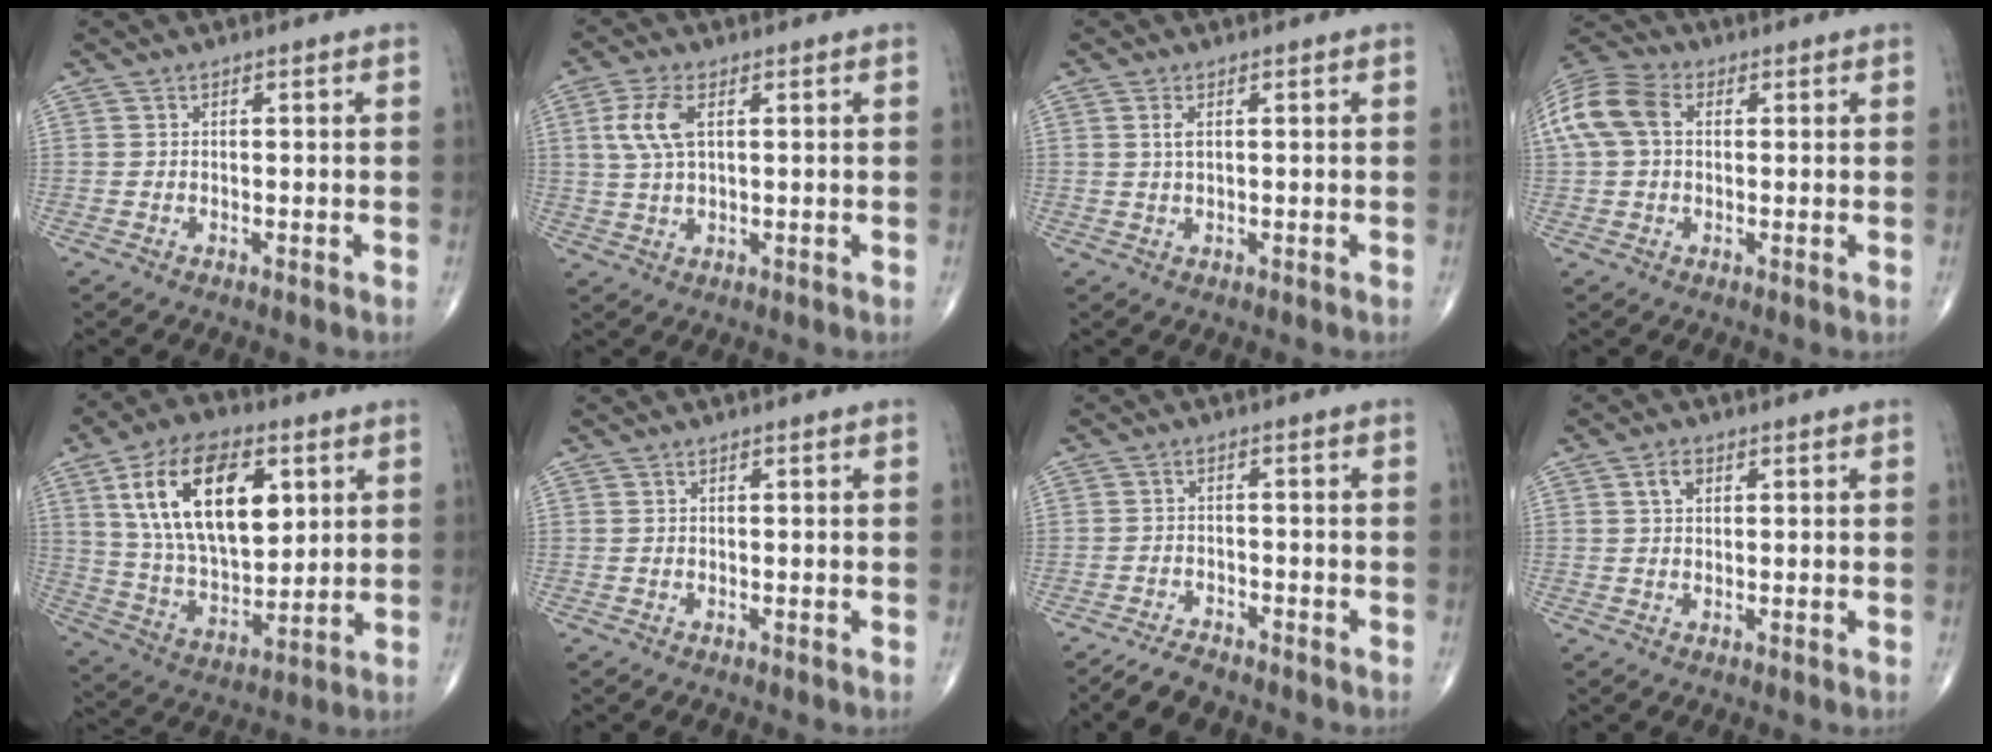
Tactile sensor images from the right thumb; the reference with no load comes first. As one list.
[{"total": 6.4, "force": [1.8, 2.9, 5.4], "torque": [-0.129, 0.003, 0.037]}, {"total": 1.9, "force": [0.7, 0.8, 1.6], "torque": [-0.036, 0.002, 0.016]}, {"total": 11.4, "force": [2.2, 7.9, 7.9], "torque": [-0.179, 0.032, 0.036]}, {"total": 21.3, "force": [7.1, 11.3, 16.7], "torque": [-0.265, -0.022, 0.129]}, {"total": 0.0}, {"total": 4.3, "force": [-3.8, 1.3, 1.4], "torque": [-0.034, 0.008, -0.070]}, {"total": 2.7, "force": [1.0, 1.7, 1.8], "torque": [-0.028, 0.003, 0.017]}]